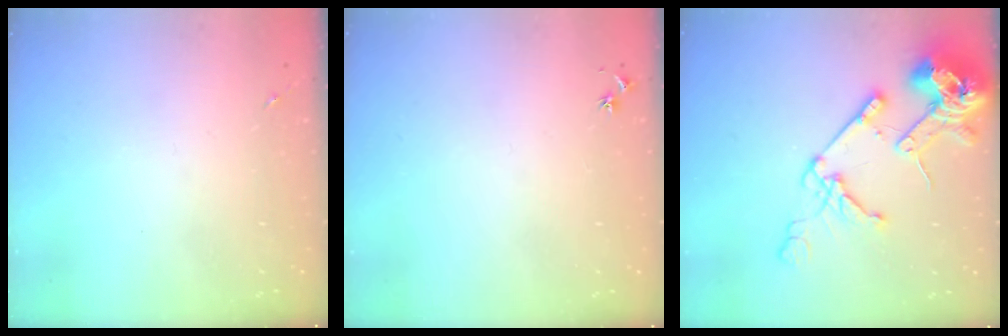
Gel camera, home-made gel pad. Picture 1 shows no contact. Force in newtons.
{"total": 3.0, "press": 2.9, "slide": 0.4}
{"total": 18.6, "press": 18.4, "slide": 2.4}